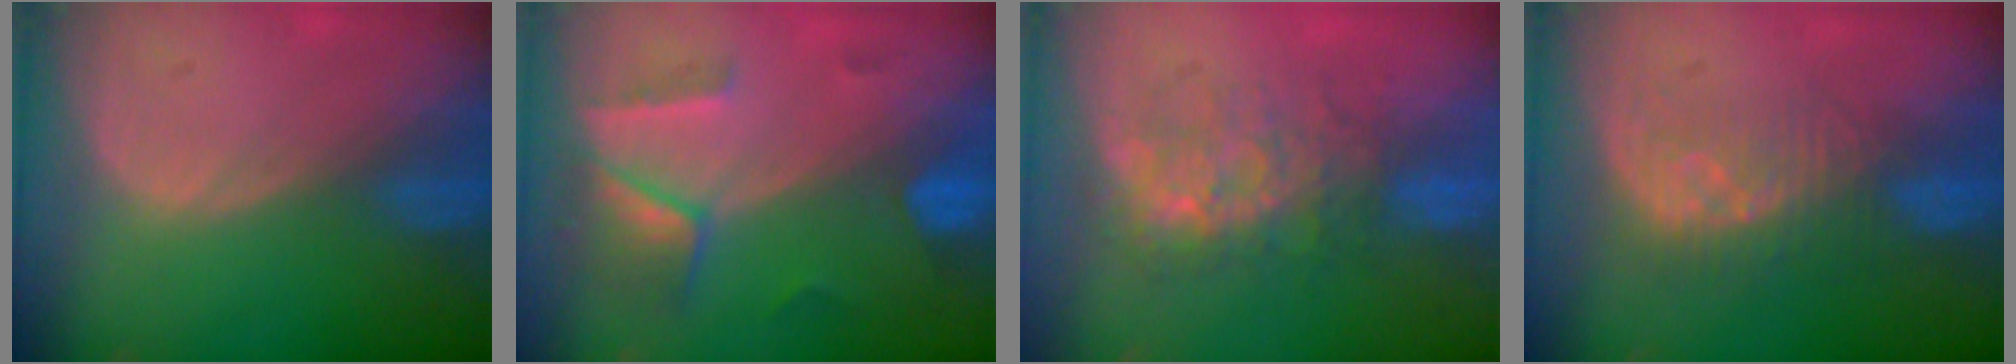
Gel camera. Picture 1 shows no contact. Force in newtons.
{"total": 7.4, "press": 6.5, "slide": 3.6}
{"total": 7.6, "press": 7.2, "slide": 2.4}
{"total": 8.3, "press": 7.3, "slide": 4.0}